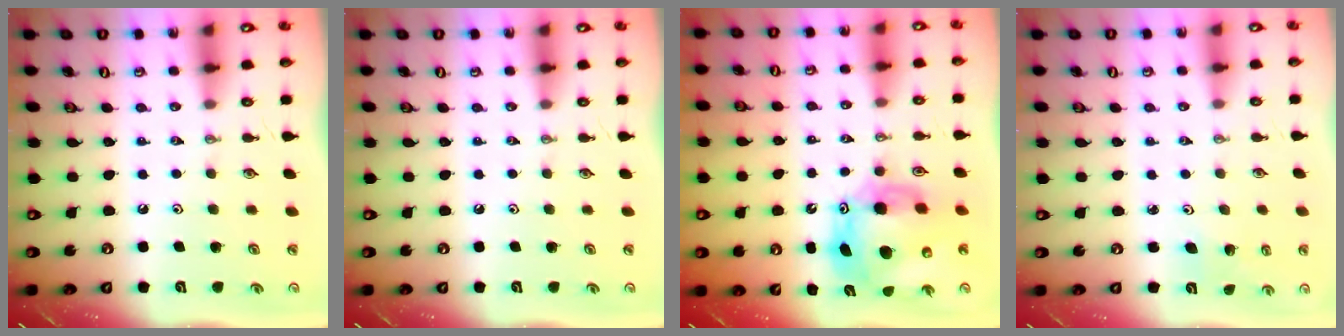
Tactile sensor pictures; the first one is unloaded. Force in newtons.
{"total": 0.0}
{"total": 13.8, "press": 13.8, "slide": 1.2}
{"total": 2.4, "press": 2.2, "slide": 1.0}